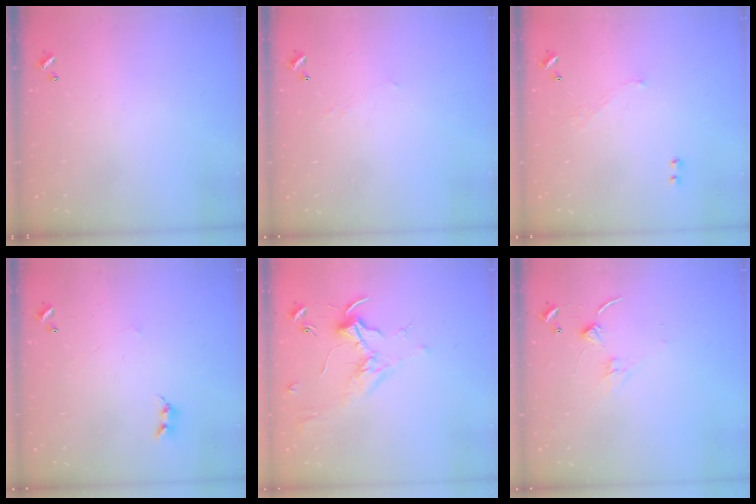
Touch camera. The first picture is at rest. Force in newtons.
{"total": 2.9, "press": 2.8, "slide": 0.4}
{"total": 4.0, "press": 4.0, "slide": 0.7}
{"total": 2.4, "press": 2.4, "slide": 0.4}
{"total": 1.7, "press": 1.5, "slide": 0.8}
{"total": 0.6, "press": 0.5, "slide": 0.3}